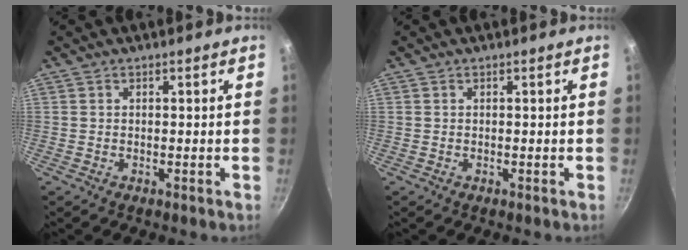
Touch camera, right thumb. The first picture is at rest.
{"total": 0.0}